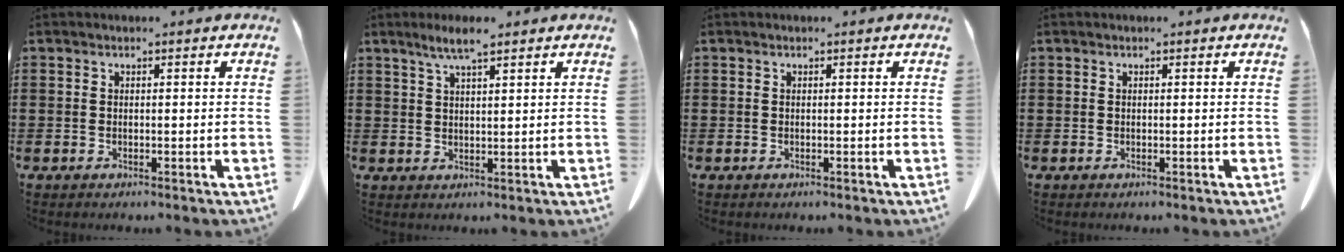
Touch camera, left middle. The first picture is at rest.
{"total": 4.4, "force": [3.1, 0.4, 3.1], "torque": [-0.067, 0.000, 0.055]}
{"total": 0.0}
{"total": 0.0}